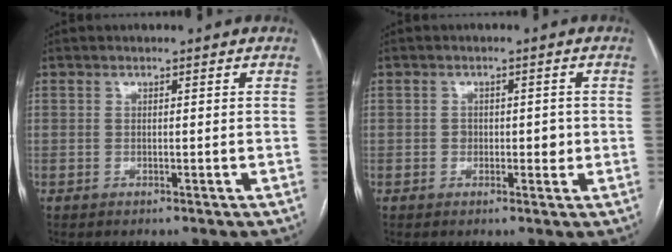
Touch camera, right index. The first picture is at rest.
{"total": 2.3, "force": [-0.2, 1.5, 1.7], "torque": [-0.020, 0.004, -0.002]}